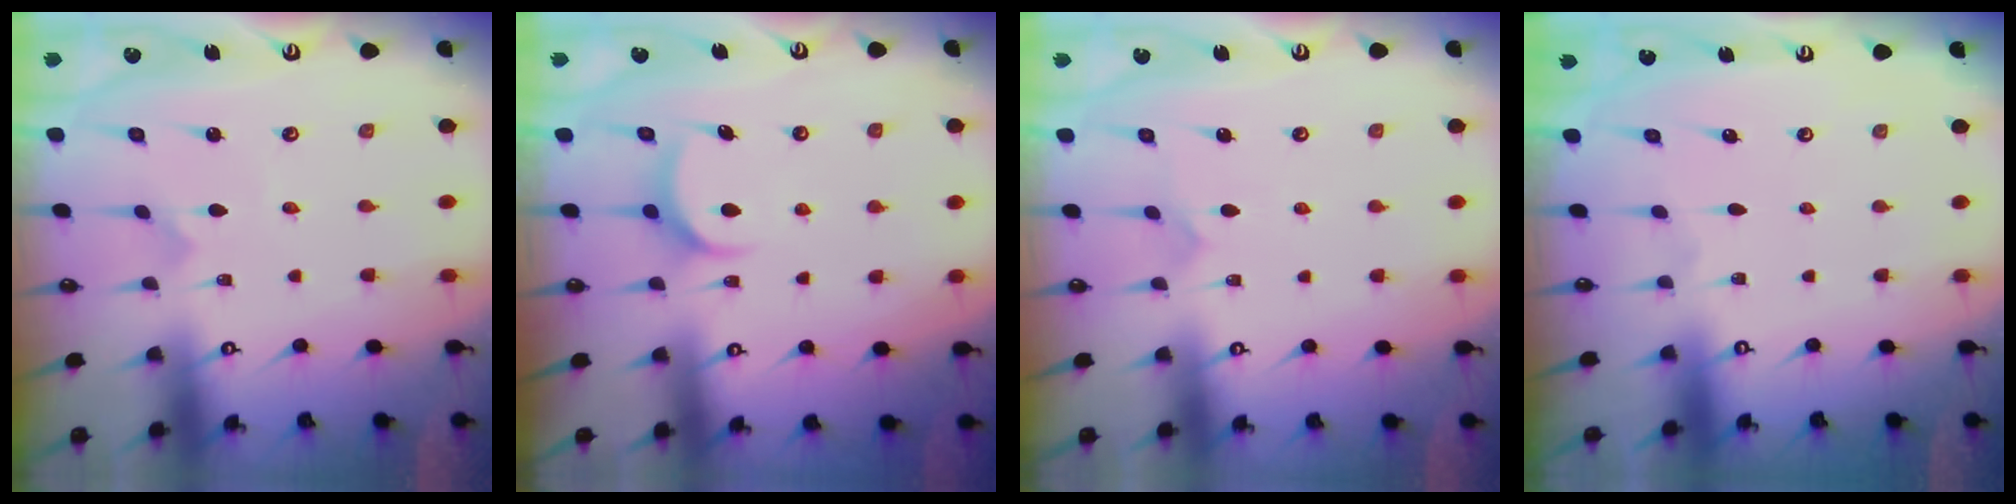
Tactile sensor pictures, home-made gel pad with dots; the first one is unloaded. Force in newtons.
{"total": 6.7, "press": 6.7, "slide": 0.2}
{"total": 4.0, "press": 4.0, "slide": 0.5}
{"total": 0.0}